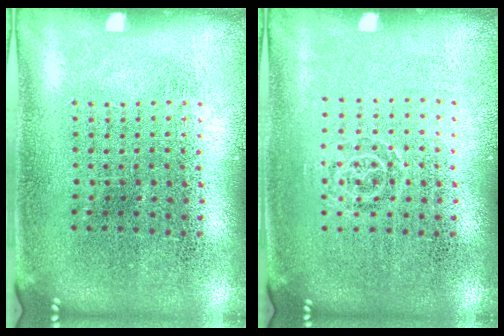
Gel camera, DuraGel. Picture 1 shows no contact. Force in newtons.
{"total": 0.7, "press": 0.6, "slide": 0.5}